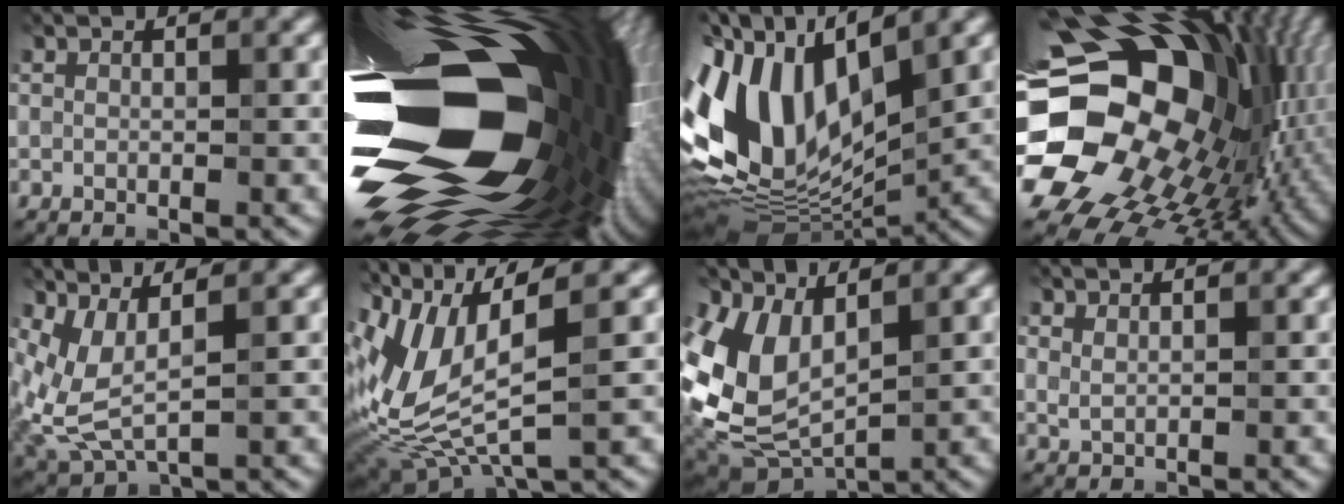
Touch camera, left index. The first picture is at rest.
{"total": 22.6, "force": [-2.8, 12.3, 18.8], "torque": [-0.325, -0.050, -0.067]}
{"total": 13.7, "force": [2.0, 7.4, 11.3], "torque": [-0.236, 0.014, 0.027]}
{"total": 21.9, "force": [-0.3, 16.4, 14.5], "torque": [-0.280, -0.039, -0.007]}
{"total": 4.6, "force": [1.0, 1.9, 4.1], "torque": [-0.108, -0.015, 0.031]}
{"total": 8.2, "force": [1.6, 3.0, 7.4], "torque": [-0.173, -0.010, 0.032]}
{"total": 6.3, "force": [1.5, 4.1, 4.6], "torque": [-0.107, -0.018, 0.038]}
{"total": 0.9, "force": [0.7, 0.3, 0.4], "torque": [-0.013, -0.003, 0.017]}